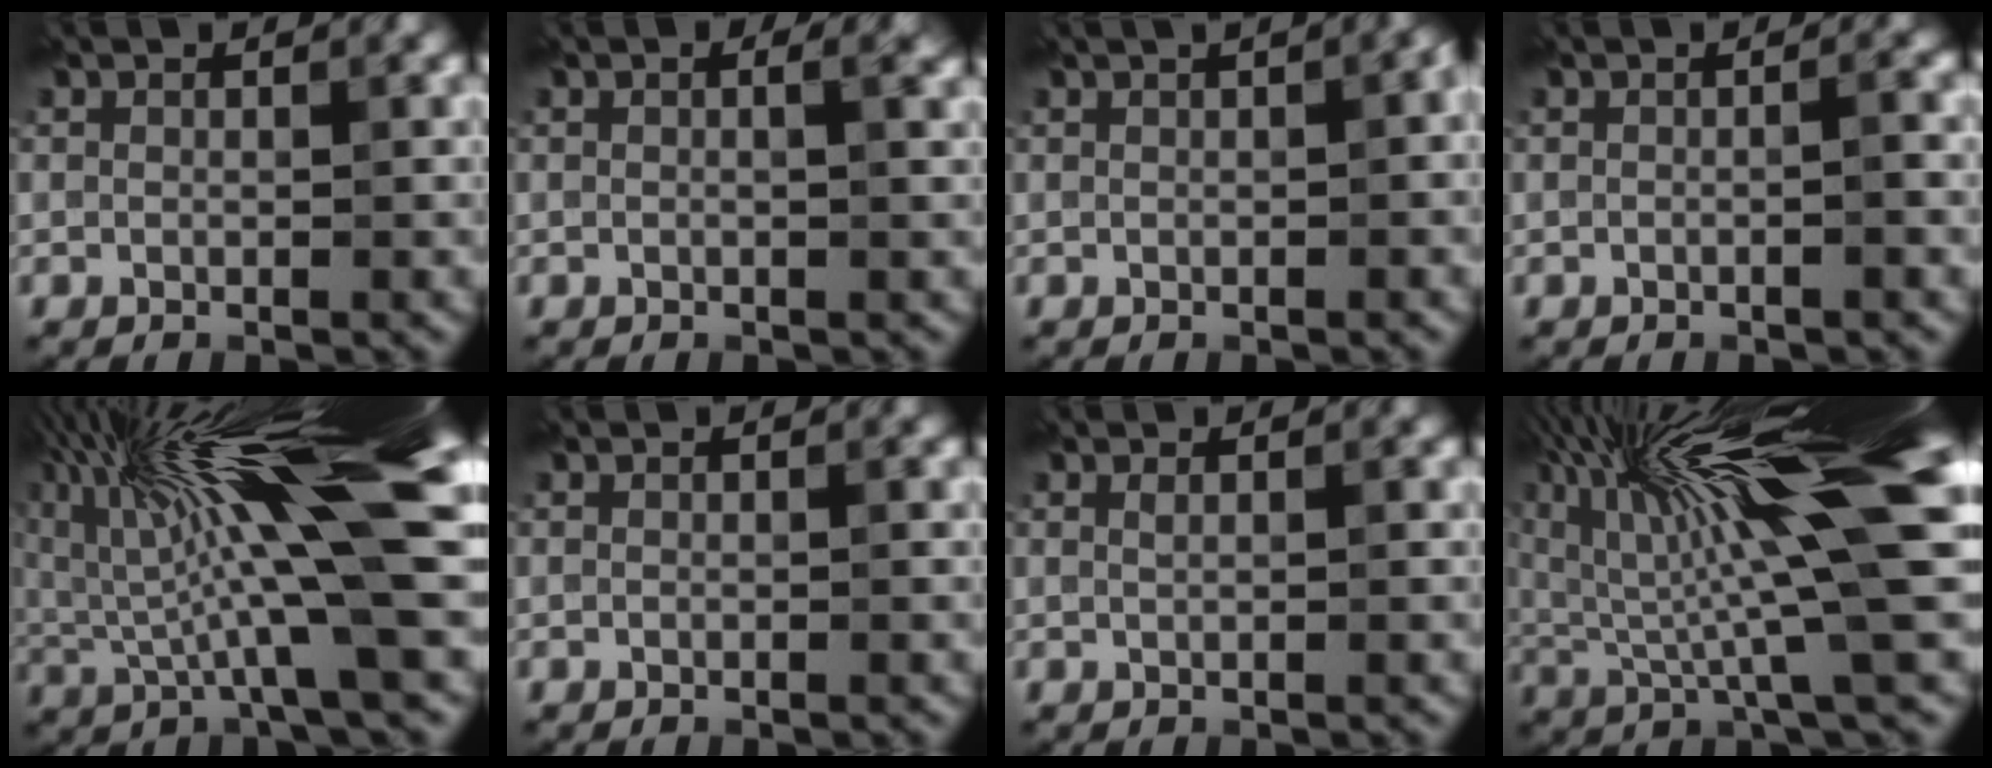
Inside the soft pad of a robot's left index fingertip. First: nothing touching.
{"total": 1.8, "force": [0.4, 0.6, 1.6], "torque": [-0.019, -0.002, -0.001]}
{"total": 3.7, "force": [0.8, 1.7, 3.2], "torque": [-0.012, 0.026, 0.006]}
{"total": 1.9, "force": [-0.2, 0.6, 1.8], "torque": [-0.010, -0.001, -0.012]}
{"total": 15.7, "force": [3.2, 3.0, 15.1], "torque": [-0.250, 0.020, 0.055]}
{"total": 0.0}
{"total": 0.8, "force": [0.2, 0.3, 0.8], "torque": [-0.010, 0.002, 0.000]}
{"total": 15.5, "force": [5.1, 2.8, 14.3], "torque": [-0.232, 0.024, 0.089]}